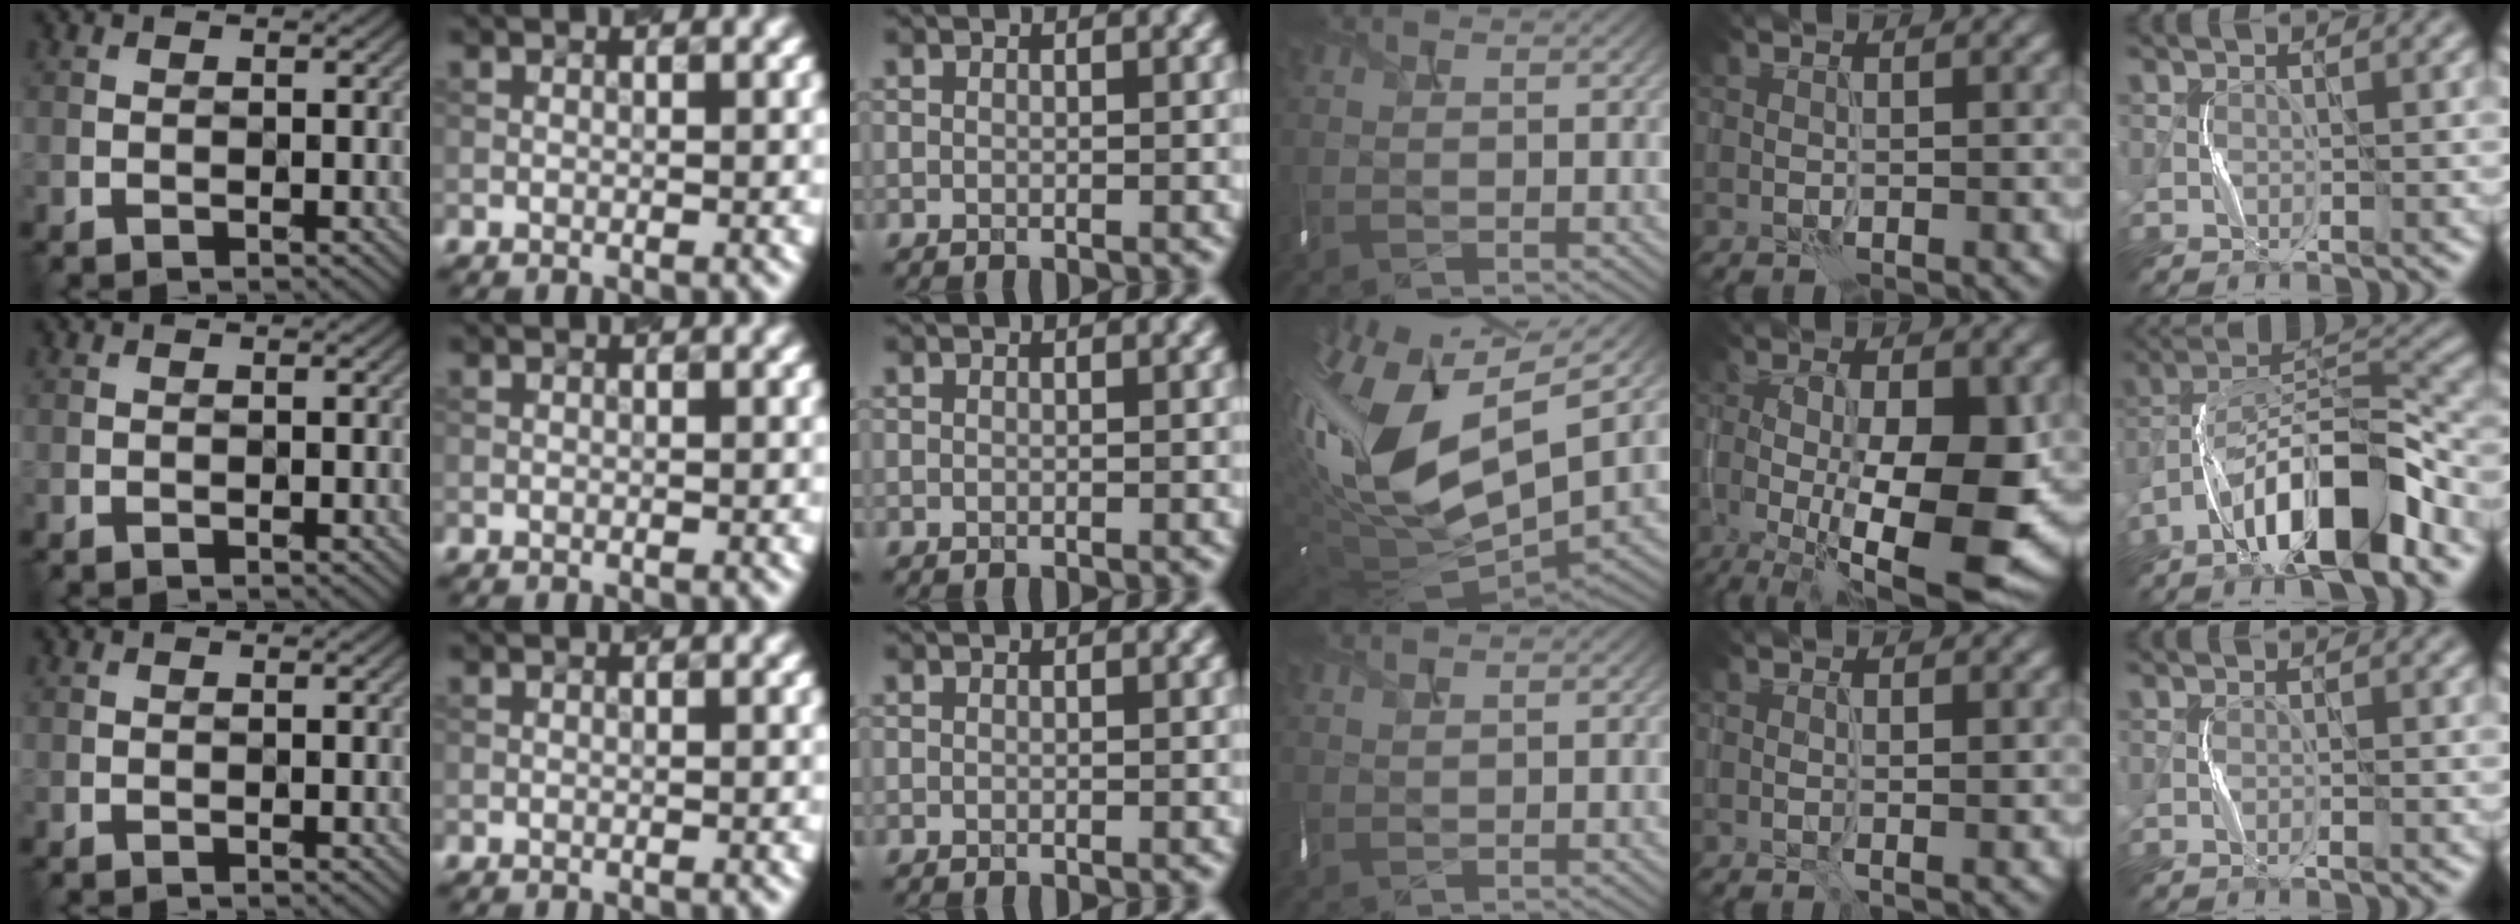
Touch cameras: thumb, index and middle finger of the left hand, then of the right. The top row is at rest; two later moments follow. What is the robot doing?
{"motion": "shake", "object": "box of matches"}